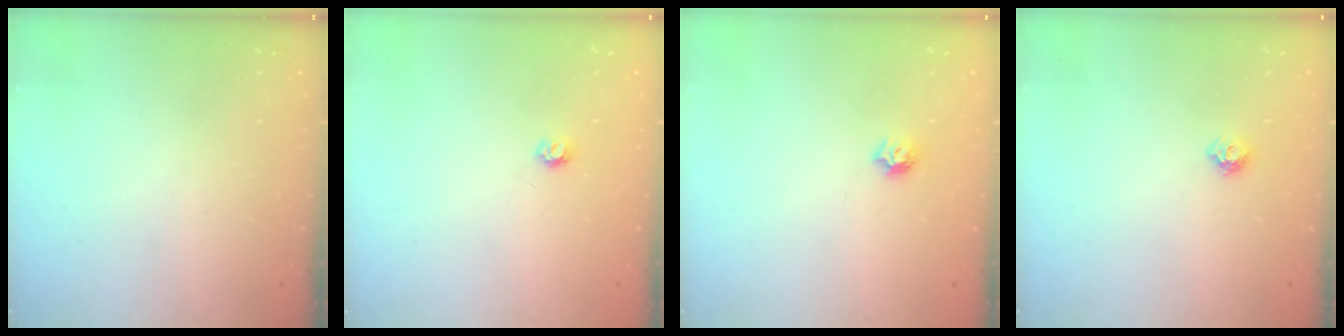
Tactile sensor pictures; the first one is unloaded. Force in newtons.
{"total": 3.6, "press": 3.6, "slide": 0.3}
{"total": 4.7, "press": 4.7, "slide": 0.7}
{"total": 6.1, "press": 6.0, "slide": 0.9}